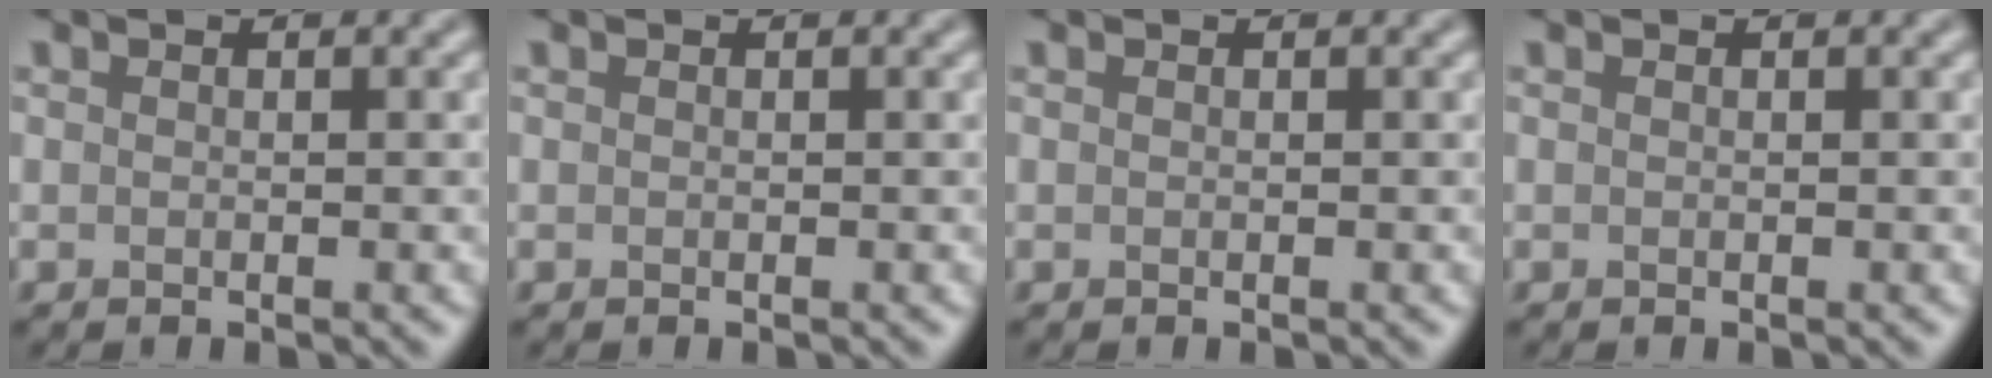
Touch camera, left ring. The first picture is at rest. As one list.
[{"total": 0.0}, {"total": 0.0}, {"total": 0.0}]